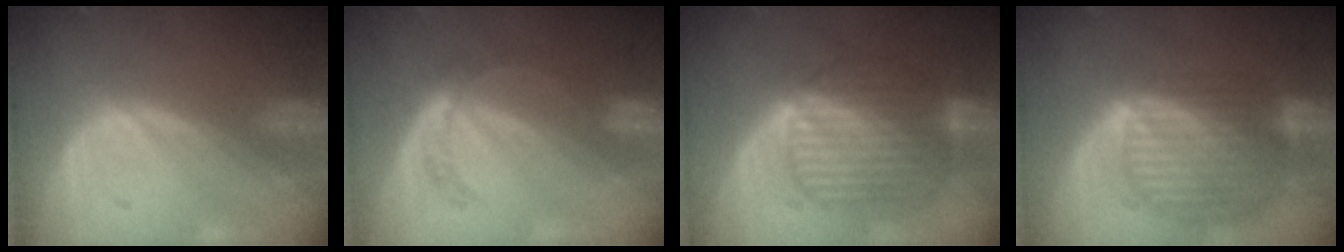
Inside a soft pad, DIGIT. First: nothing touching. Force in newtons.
{"total": 5.4, "press": 4.7, "slide": 2.6}
{"total": 9.7, "press": 9.7, "slide": 0.6}
{"total": 10.4, "press": 8.7, "slide": 5.6}